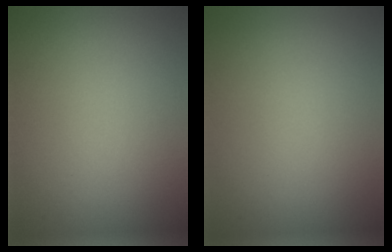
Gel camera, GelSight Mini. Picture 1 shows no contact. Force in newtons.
{"total": 0.0}